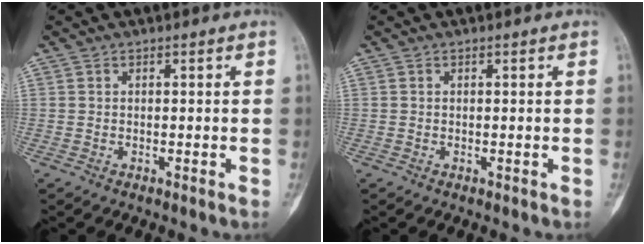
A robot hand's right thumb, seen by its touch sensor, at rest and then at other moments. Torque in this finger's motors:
{"motor_torque": [-0.04, 0.19, 0.09, 0.01, 0.11]}